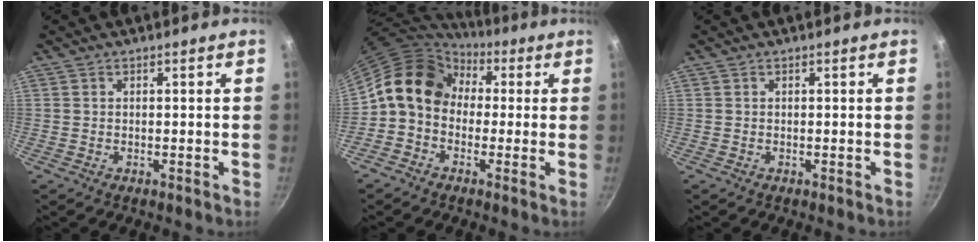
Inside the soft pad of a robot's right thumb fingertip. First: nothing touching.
{"total": 11.7, "force": [1.8, 9.3, 6.8], "torque": [-0.084, 0.030, 0.004]}
{"total": 0.0}